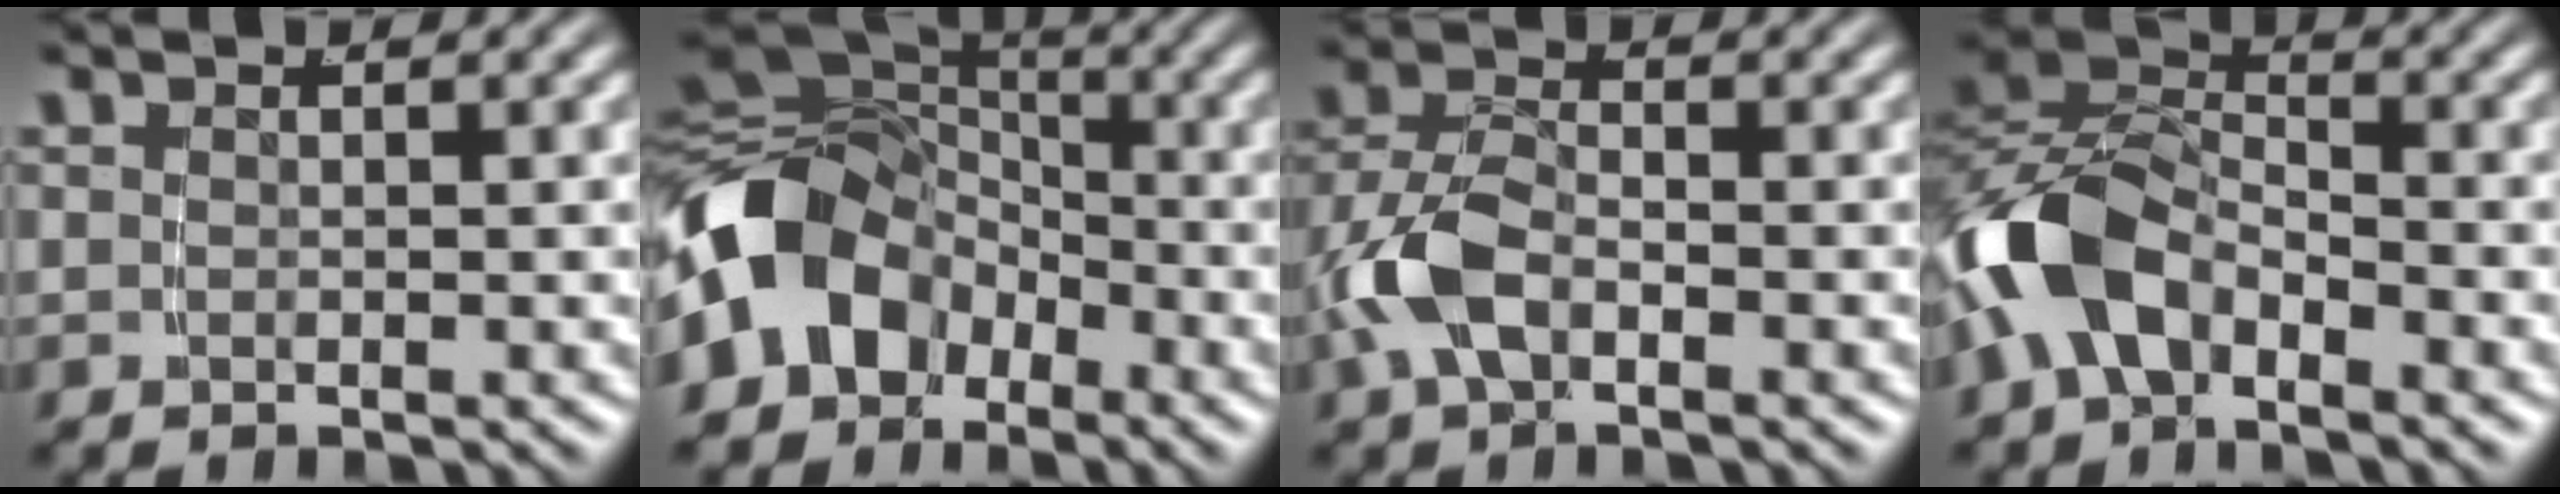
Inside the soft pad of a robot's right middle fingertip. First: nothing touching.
{"total": 9.0, "force": [-2.3, 7.1, 5.0], "torque": [-0.114, -0.012, -0.041]}
{"total": 3.8, "force": [-1.5, 2.1, 2.8], "torque": [-0.074, -0.008, -0.021]}
{"total": 6.0, "force": [-2.2, 4.1, 3.8], "torque": [-0.091, -0.002, -0.040]}